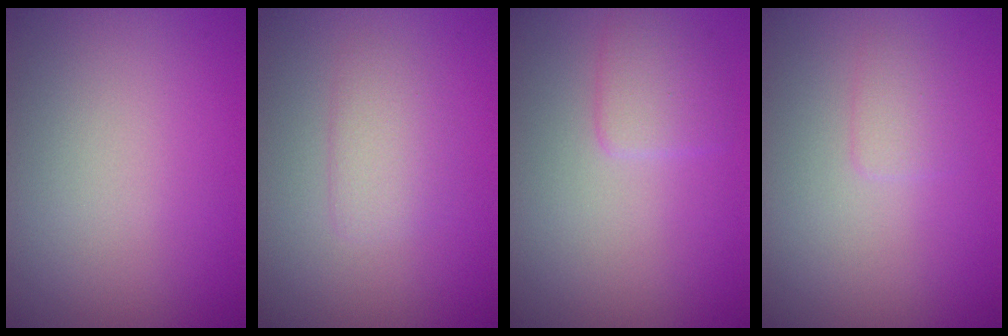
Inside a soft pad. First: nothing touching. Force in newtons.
{"total": 1.8, "press": 1.8, "slide": 0.1}
{"total": 2.0, "press": 2.0, "slide": 0.1}
{"total": 1.2, "press": 1.2, "slide": 0.1}